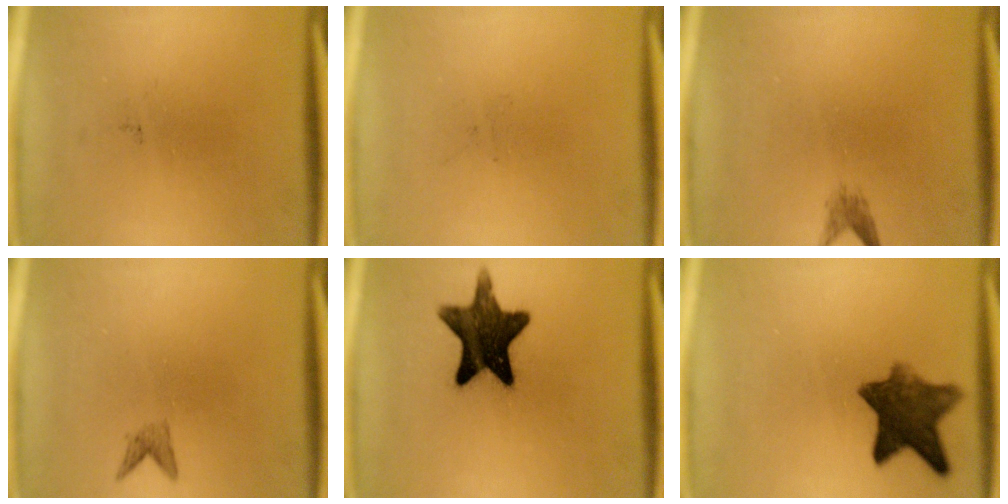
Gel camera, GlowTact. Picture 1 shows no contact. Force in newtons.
{"total": 0.0}
{"total": 1.4}
{"total": 1.1}
{"total": 14.5}
{"total": 9.2}